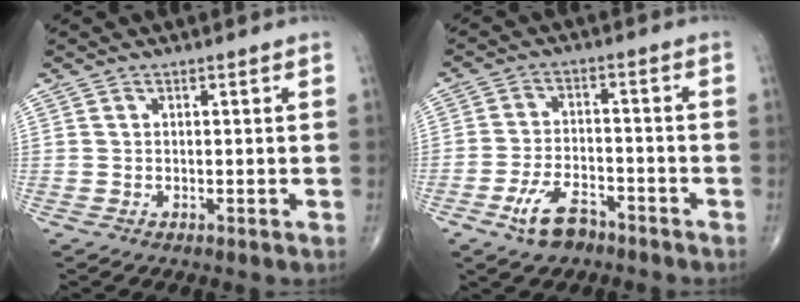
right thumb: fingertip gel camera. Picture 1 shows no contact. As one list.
[{"total": 7.2, "force": [-4.6, 3.6, 4.2], "torque": [-0.077, 0.026, -0.082]}]